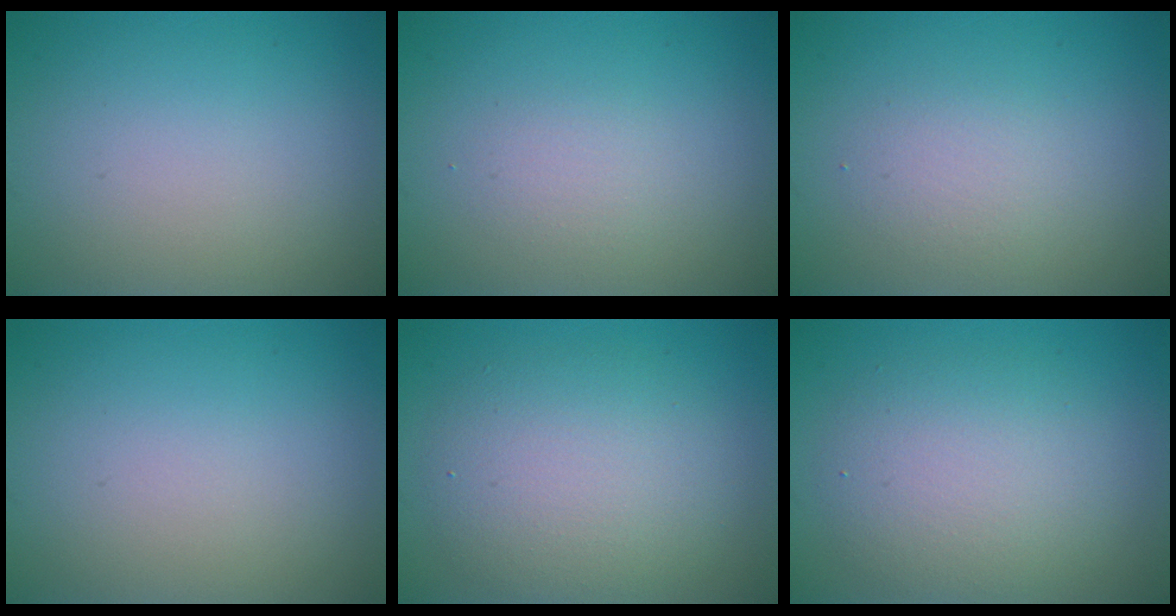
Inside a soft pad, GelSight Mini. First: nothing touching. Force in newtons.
{"total": 1.4, "press": 1.4, "slide": 0.1}
{"total": 1.9, "press": 1.9, "slide": 0.0}
{"total": 0.0}
{"total": 5.4, "press": 5.4, "slide": 0.3}
{"total": 4.8, "press": 4.8, "slide": 0.4}